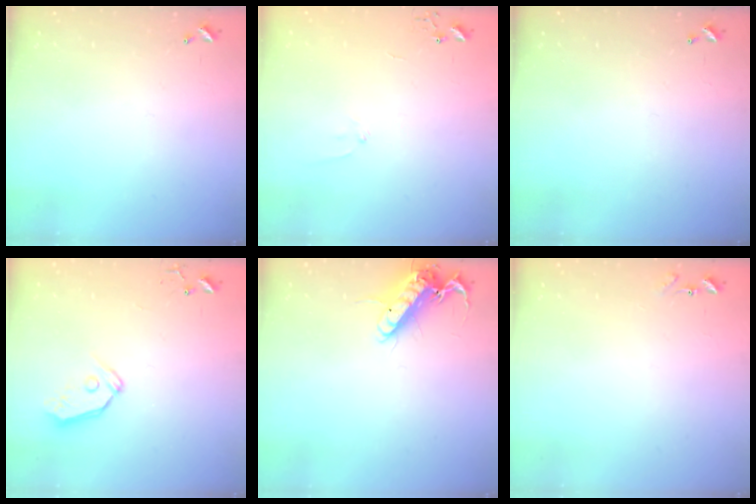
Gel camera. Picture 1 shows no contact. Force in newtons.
{"total": 5.5, "press": 5.5, "slide": 0.6}
{"total": 0.0}
{"total": 7.3, "press": 7.2, "slide": 0.8}
{"total": 14.3, "press": 14.2, "slide": 1.9}
{"total": 6.9, "press": 6.8, "slide": 0.6}